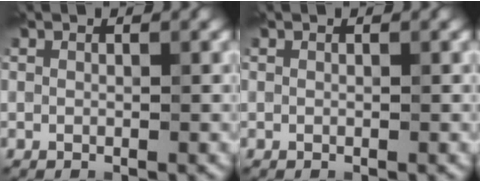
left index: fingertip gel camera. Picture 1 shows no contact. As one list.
[{"total": 0.0}]